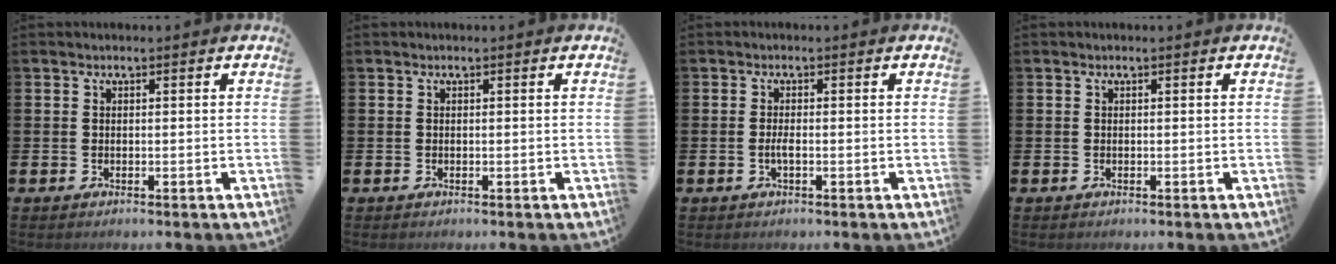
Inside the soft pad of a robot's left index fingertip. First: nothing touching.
{"total": 0.0}
{"total": 1.3, "force": [-0.4, 0.3, 1.2], "torque": [-0.028, 0.002, -0.006]}
{"total": 0.0}